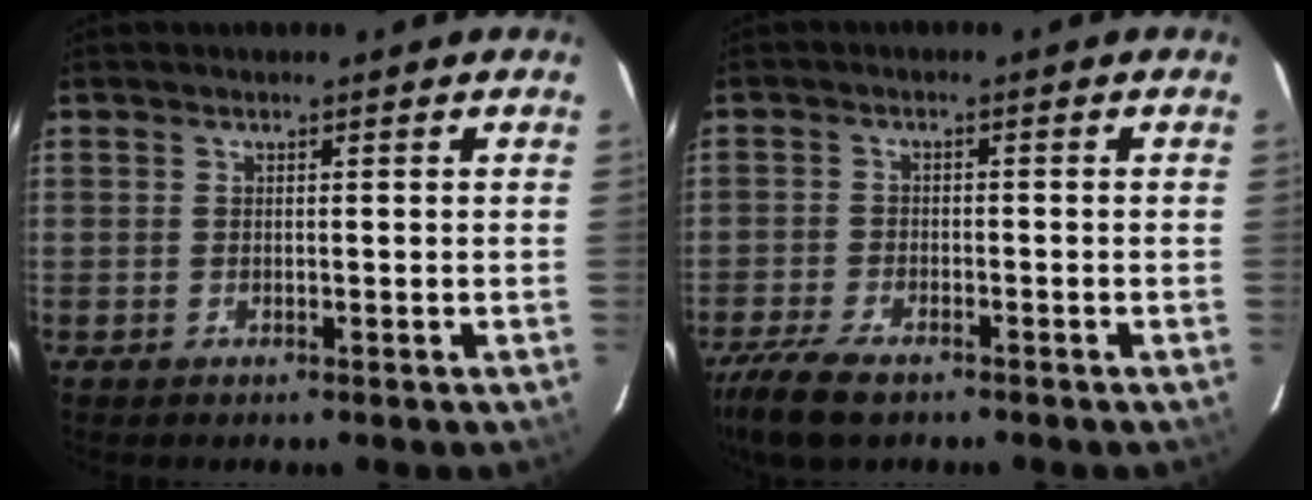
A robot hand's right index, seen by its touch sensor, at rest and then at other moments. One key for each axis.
{"total": 9.0, "fx": -6.8, "fy": 3.1, "fz": 4.9, "tx": -0.136, "ty": -0.028, "tz": -0.130}